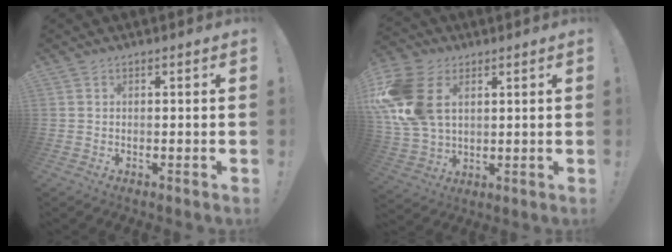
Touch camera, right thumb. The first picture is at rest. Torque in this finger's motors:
{"motor_torque": [2.33, 2.37, 0.91, 0.80, 0.32]}